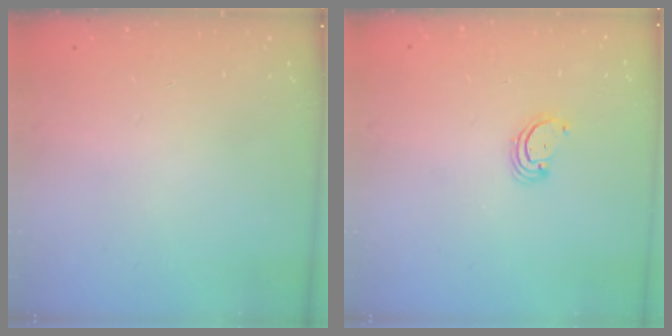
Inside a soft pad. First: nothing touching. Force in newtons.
{"total": 2.3, "press": 2.3, "slide": 0.2}